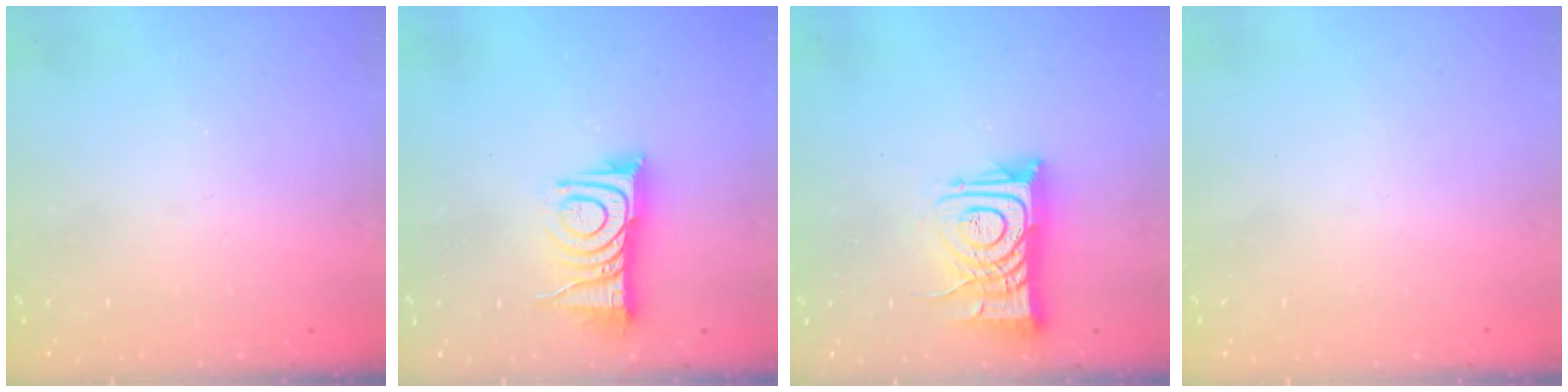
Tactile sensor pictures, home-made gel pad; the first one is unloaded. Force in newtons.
{"total": 11.6, "press": 11.6, "slide": 0.3}
{"total": 12.5, "press": 12.4, "slide": 1.3}
{"total": 1.6, "press": 1.6, "slide": 0.1}